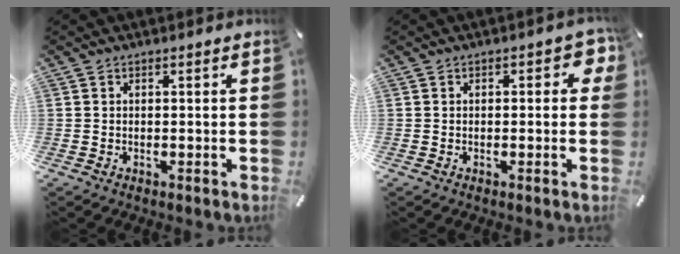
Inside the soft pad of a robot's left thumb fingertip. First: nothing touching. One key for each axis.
{"total": 3.3, "fx": 0.4, "fy": 1.9, "fz": 2.7, "tx": -0.029, "ty": 0.001, "tz": 0.000}